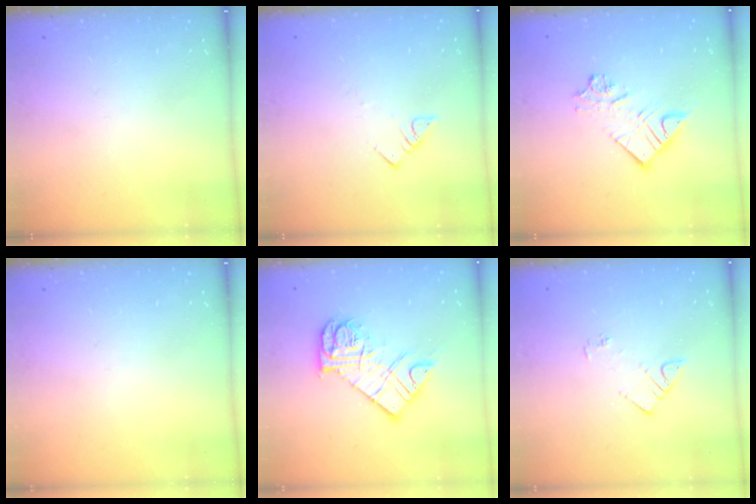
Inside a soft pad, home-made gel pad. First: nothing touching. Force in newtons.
{"total": 3.0, "press": 3.0, "slide": 0.1}
{"total": 10.8, "press": 10.8, "slide": 1.1}
{"total": 0.0}
{"total": 13.9, "press": 13.8, "slide": 1.5}
{"total": 4.2, "press": 4.2, "slide": 0.5}